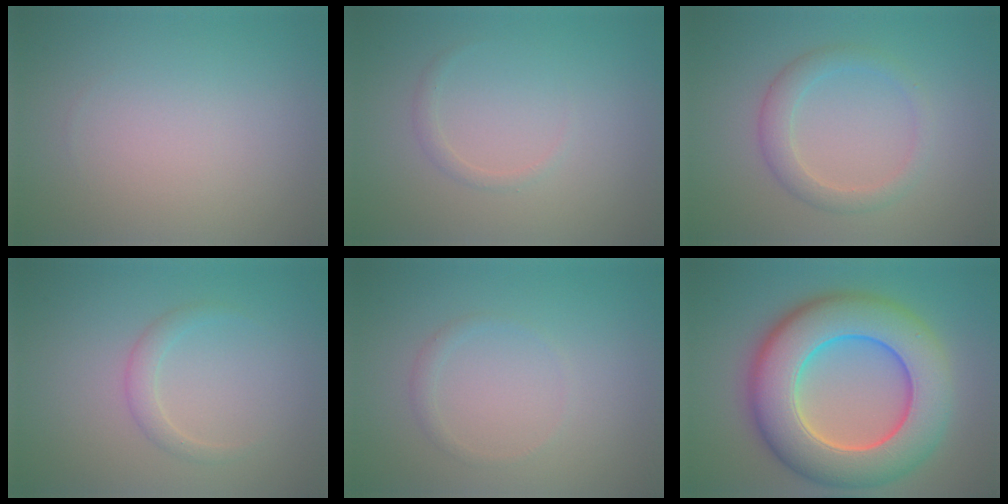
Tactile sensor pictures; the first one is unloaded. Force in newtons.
{"total": 0.8, "press": 0.8, "slide": 0.2}
{"total": 2.7, "press": 2.7, "slide": 0.2}
{"total": 1.5, "press": 1.5, "slide": 0.1}
{"total": 0.9, "press": 0.8, "slide": 0.1}
{"total": 12.6, "press": 12.5, "slide": 0.8}